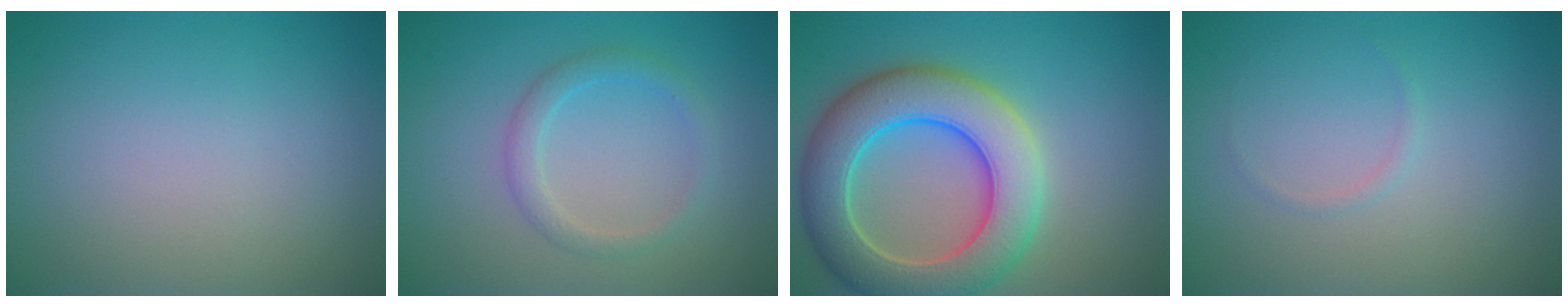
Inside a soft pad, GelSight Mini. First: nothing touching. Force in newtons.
{"total": 2.0, "press": 2.0, "slide": 0.1}
{"total": 9.0, "press": 9.0, "slide": 0.7}
{"total": 0.5, "press": 0.5, "slide": 0.1}